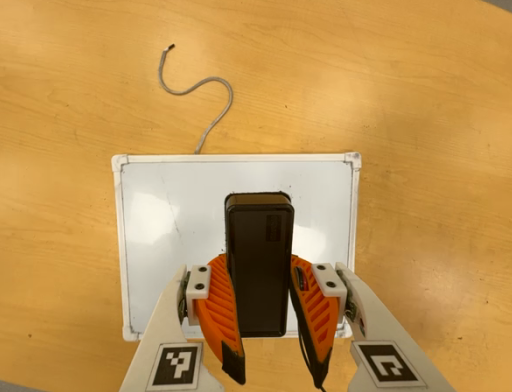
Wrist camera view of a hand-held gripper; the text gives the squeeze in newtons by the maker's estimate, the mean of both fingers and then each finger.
{"total": 9.4, "left": 8.1, "right": 10.6}